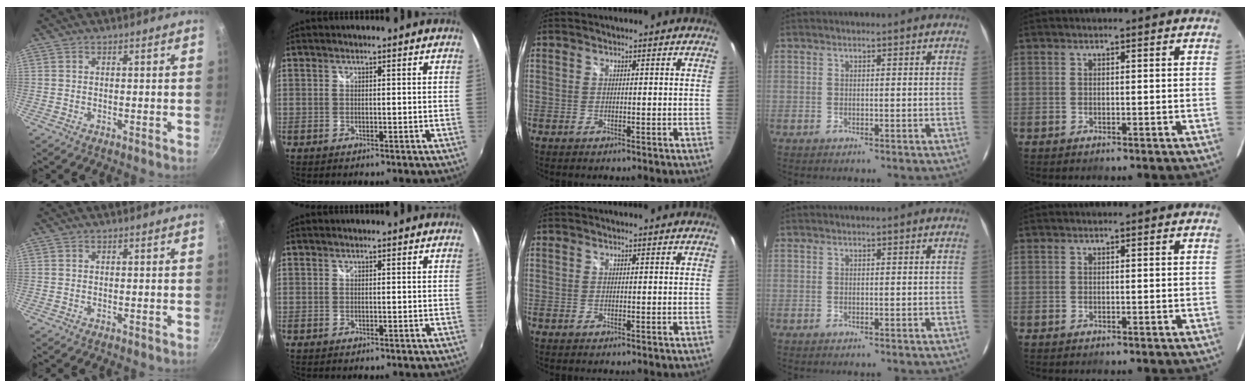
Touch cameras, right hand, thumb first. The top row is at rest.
{}